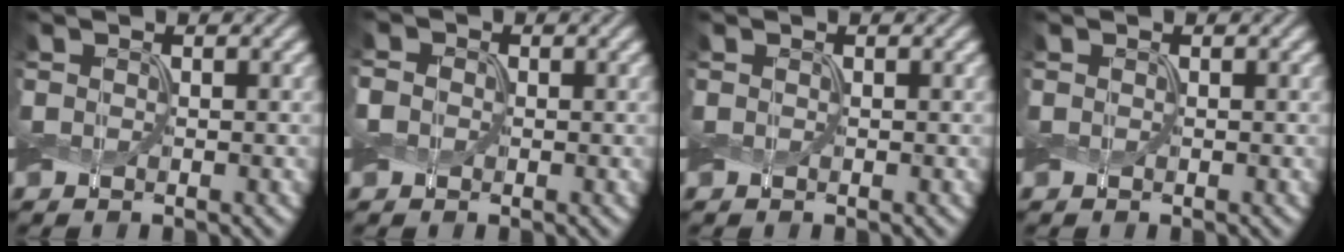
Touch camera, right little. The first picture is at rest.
{"total": 1.6, "force": [-0.2, 1.4, 0.7], "torque": [-0.016, 0.007, -0.009]}
{"total": 0.0}
{"total": 0.0}